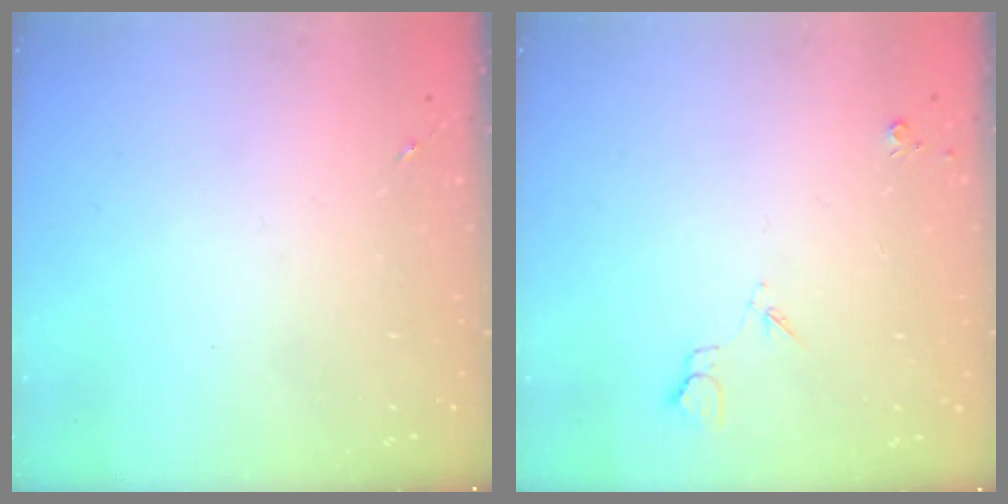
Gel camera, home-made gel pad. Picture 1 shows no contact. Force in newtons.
{"total": 5.0, "press": 4.9, "slide": 0.7}